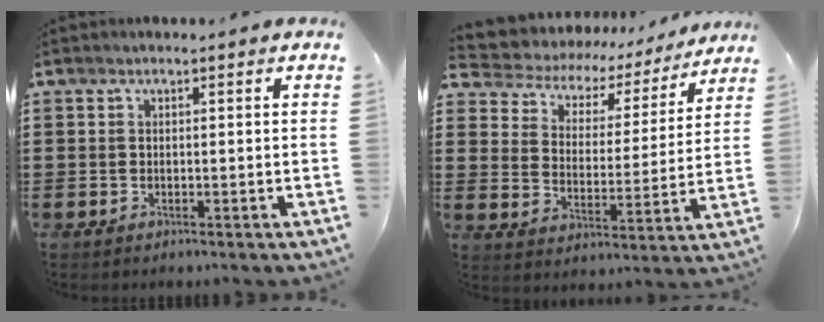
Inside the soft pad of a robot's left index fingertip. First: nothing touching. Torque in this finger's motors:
{"motor_torque": [2.14, 0.00, 0.39, 0.02]}